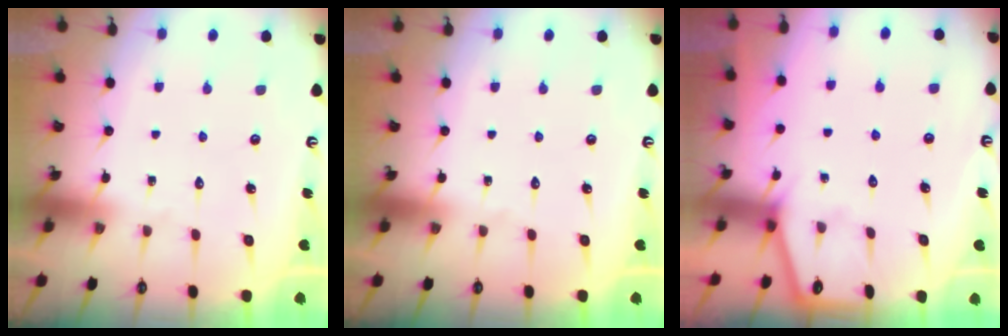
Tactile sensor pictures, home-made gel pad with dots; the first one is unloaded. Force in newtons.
{"total": 0.0}
{"total": 2.4, "press": 2.4, "slide": 0.4}